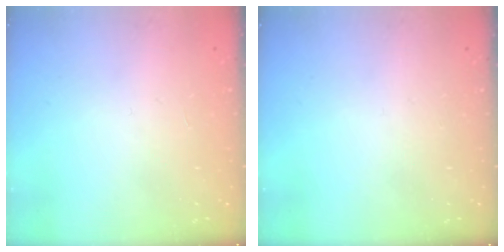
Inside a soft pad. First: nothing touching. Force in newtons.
{"total": 0.0}